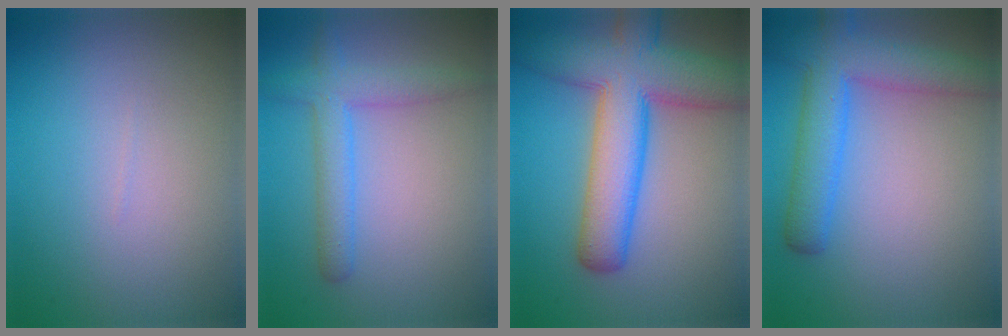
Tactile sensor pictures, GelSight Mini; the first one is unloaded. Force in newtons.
{"total": 3.5, "press": 3.5, "slide": 0.2}
{"total": 9.9, "press": 9.9, "slide": 0.4}
{"total": 6.0, "press": 6.0, "slide": 0.3}